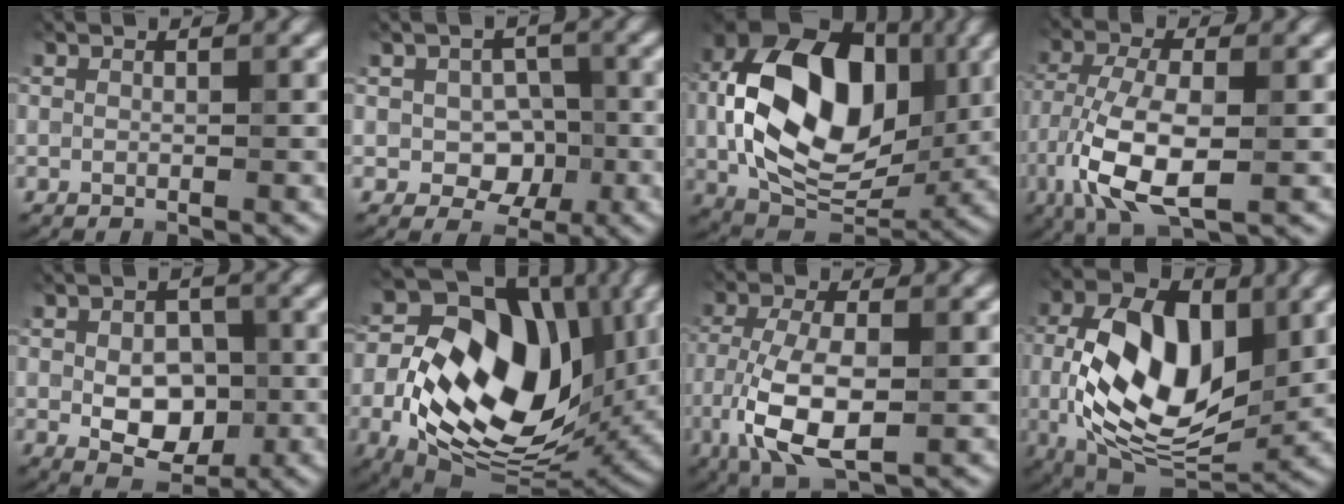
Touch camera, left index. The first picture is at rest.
{"total": 4.3, "force": [-0.6, 3.2, 2.8], "torque": [-0.041, -0.006, -0.010]}
{"total": 15.4, "force": [1.2, 10.3, 11.4], "torque": [-0.207, 0.002, 0.019]}
{"total": 8.1, "force": [-3.1, 3.2, 6.7], "torque": [-0.150, -0.004, -0.065]}
{"total": 5.6, "force": [-0.7, 3.6, 4.2], "torque": [-0.074, -0.010, -0.011]}
{"total": 18.0, "force": [-0.3, 11.7, 13.6], "torque": [-0.232, -0.011, -0.009]}
{"total": 7.7, "force": [-2.3, 3.3, 6.5], "torque": [-0.146, -0.006, -0.044]}
{"total": 12.6, "force": [0.3, 7.0, 10.4], "torque": [-0.190, -0.001, -0.004]}